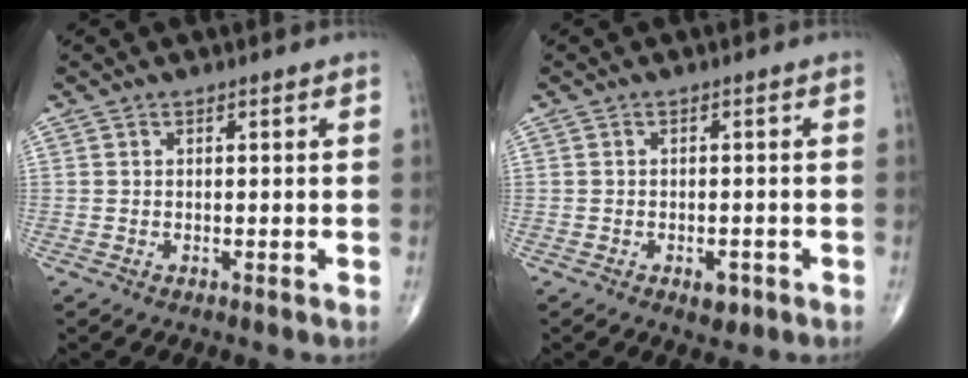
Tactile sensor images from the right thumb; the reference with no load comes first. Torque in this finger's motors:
{"motor_torque": [0.64, 0.61, 0.12, -0.42, 0.04]}